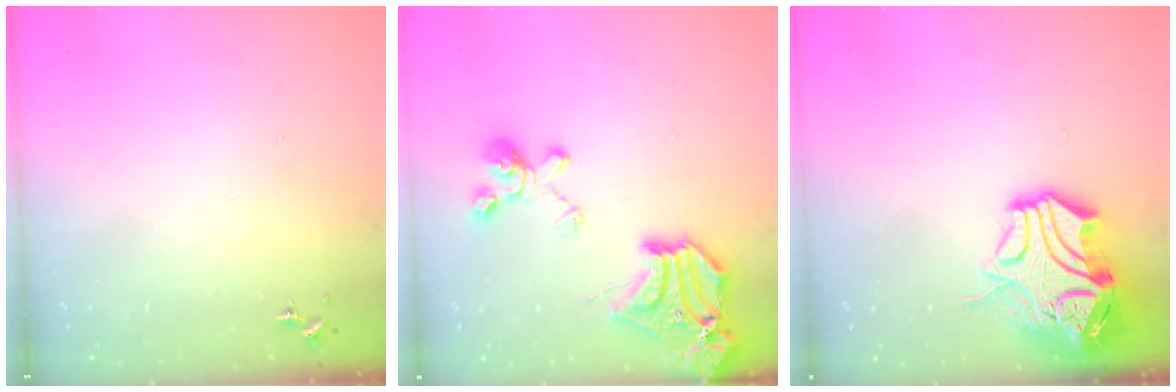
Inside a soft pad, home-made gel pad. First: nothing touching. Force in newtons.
{"total": 23.4, "press": 23.3, "slide": 2.7}
{"total": 17.1, "press": 16.9, "slide": 2.6}